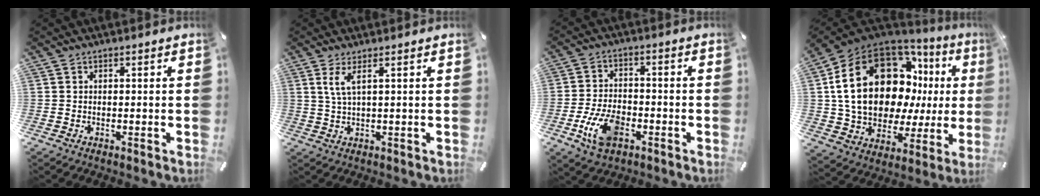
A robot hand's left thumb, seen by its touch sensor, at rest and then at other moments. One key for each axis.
{"total": 3.8, "fx": 1.6, "fy": 0.4, "fz": 3.4, "tx": -0.072, "ty": -0.002, "tz": 0.027}
{"total": 10.0, "fx": -4.2, "fy": 5.9, "fz": 6.9, "tx": -0.149, "ty": 0.011, "tz": -0.074}
{"total": 26.5, "fx": 7.2, "fy": 16.9, "fz": 19.0, "tx": -0.354, "ty": -0.044, "tz": 0.144}